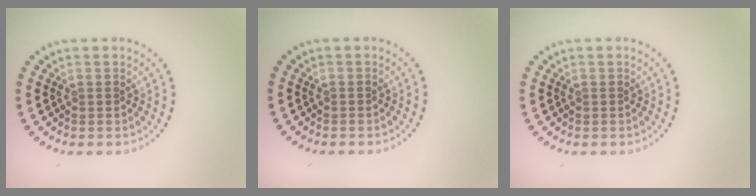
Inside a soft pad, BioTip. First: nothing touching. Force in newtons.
{"total": 0.0}
{"total": 0.0}